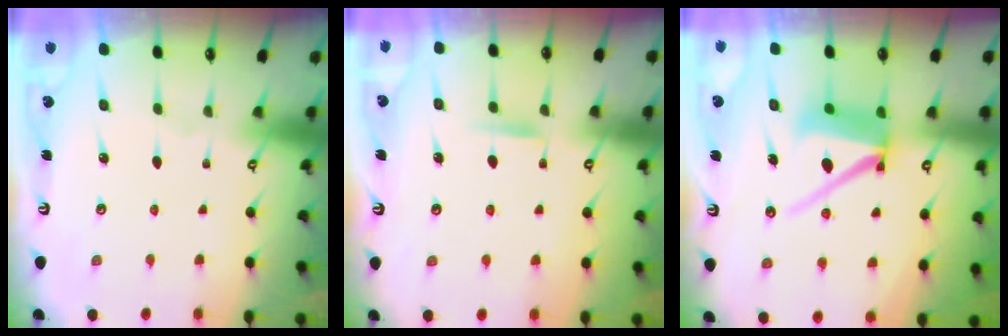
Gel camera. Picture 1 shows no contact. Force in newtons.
{"total": 6.6, "press": 6.5, "slide": 0.9}
{"total": 9.9, "press": 9.8, "slide": 1.2}